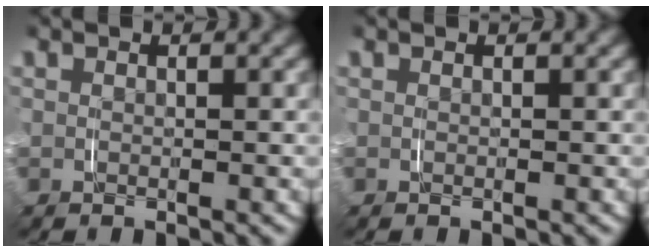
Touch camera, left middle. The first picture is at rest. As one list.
[{"total": 0.0}]